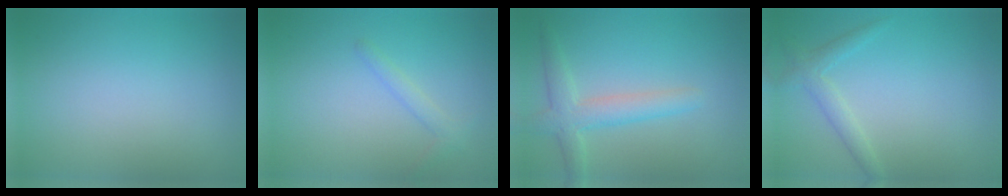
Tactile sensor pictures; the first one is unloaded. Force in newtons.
{"total": 1.3, "press": 1.3, "slide": 0.1}
{"total": 3.4, "press": 3.4, "slide": 0.3}
{"total": 1.9, "press": 1.9, "slide": 0.2}